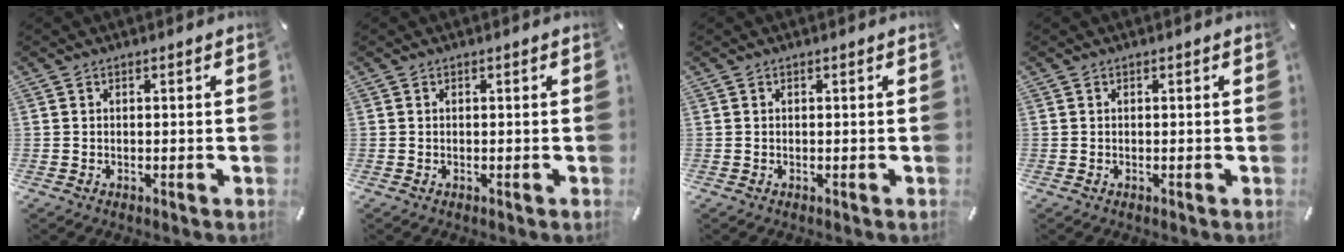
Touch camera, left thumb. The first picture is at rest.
{"total": 0.0}
{"total": 0.0}
{"total": 0.0}